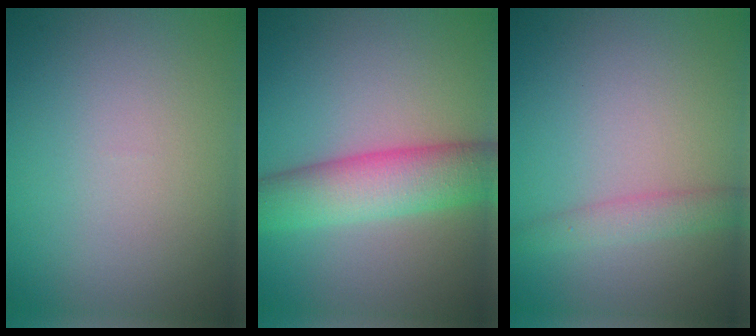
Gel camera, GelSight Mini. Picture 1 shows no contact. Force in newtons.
{"total": 6.3, "press": 6.3, "slide": 0.1}
{"total": 1.8, "press": 1.8, "slide": 0.0}